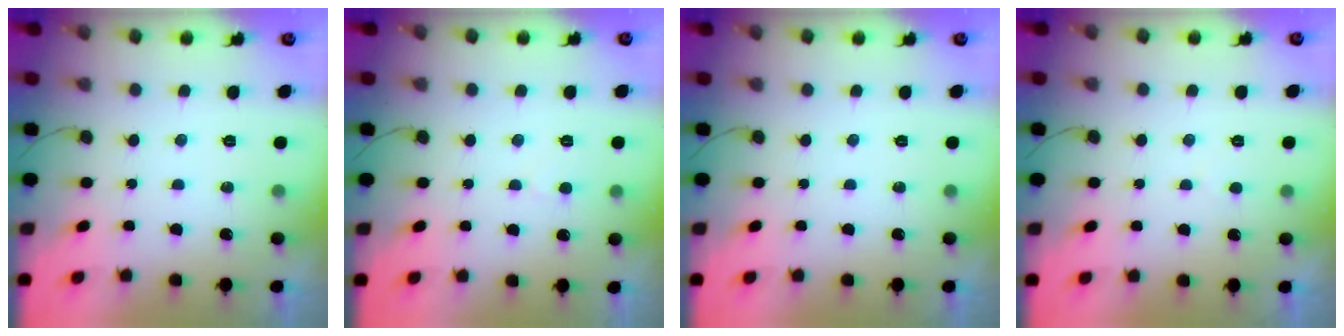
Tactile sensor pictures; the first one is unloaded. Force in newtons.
{"total": 2.8, "press": 2.8, "slide": 0.3}
{"total": 0.0}
{"total": 1.9, "press": 1.9, "slide": 0.3}